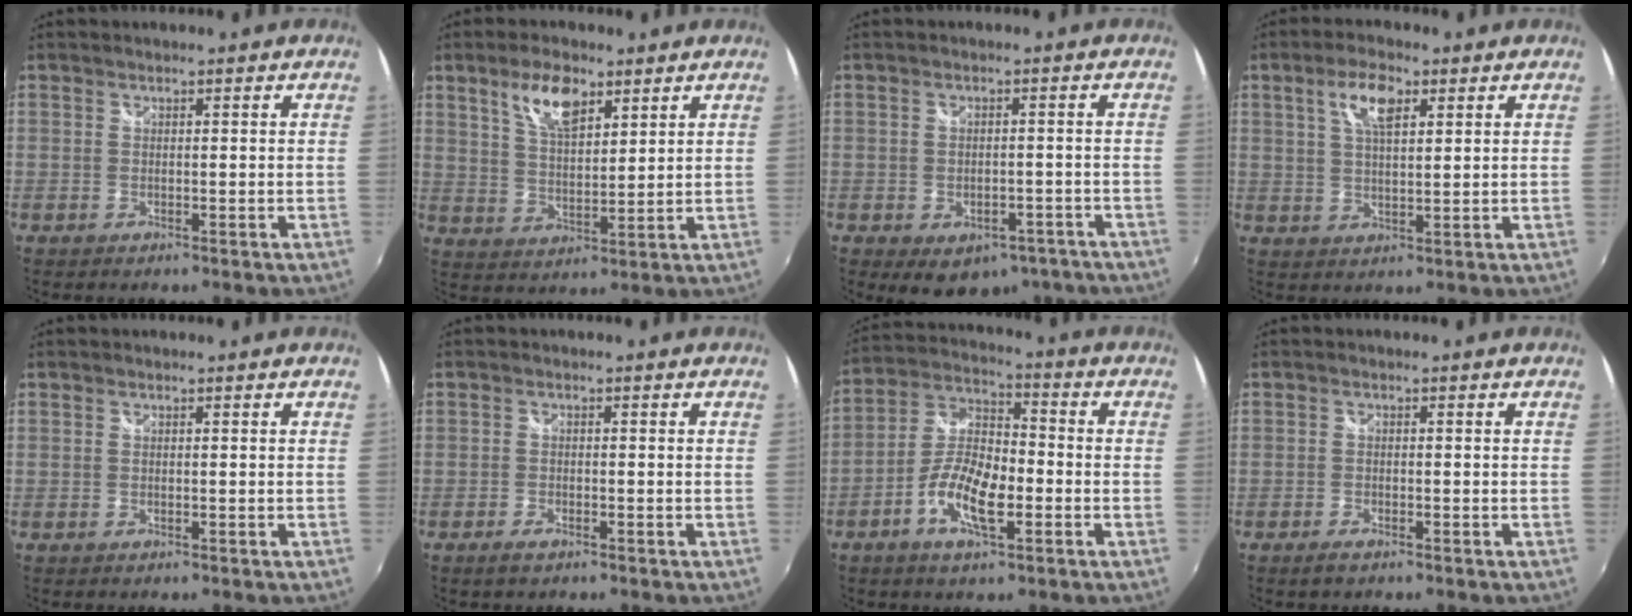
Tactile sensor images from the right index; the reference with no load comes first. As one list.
[{"total": 8.3, "force": [4.8, 3.4, 5.7], "torque": [-0.105, 0.010, 0.093]}, {"total": 11.3, "force": [-7.4, 6.7, 5.3], "torque": [-0.096, -0.005, -0.079]}, {"total": 6.4, "force": [2.9, 2.5, 5.2], "torque": [-0.094, 0.010, 0.052]}, {"total": 0.0}, {"total": 1.9, "force": [-1.4, 0.7, 0.9], "torque": [-0.025, -0.004, -0.029]}, {"total": 10.6, "force": [-4.2, 4.3, 8.8], "torque": [-0.184, 0.004, -0.079]}, {"total": 1.6, "force": [-1.3, 0.5, 0.8], "torque": [-0.021, -0.005, -0.027]}]